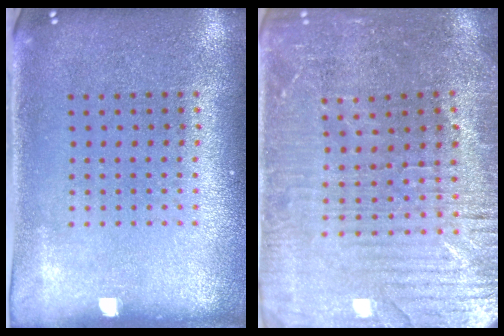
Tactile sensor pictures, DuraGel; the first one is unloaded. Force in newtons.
{"total": 3.1, "press": 3.1, "slide": 0.6}